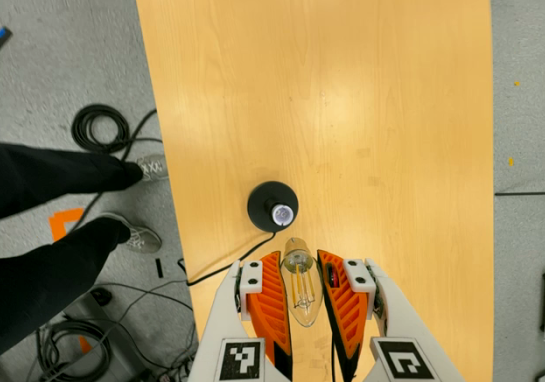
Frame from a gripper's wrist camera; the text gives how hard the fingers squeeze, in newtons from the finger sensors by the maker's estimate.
{"total": 16.5, "left": 16.6, "right": 16.3}